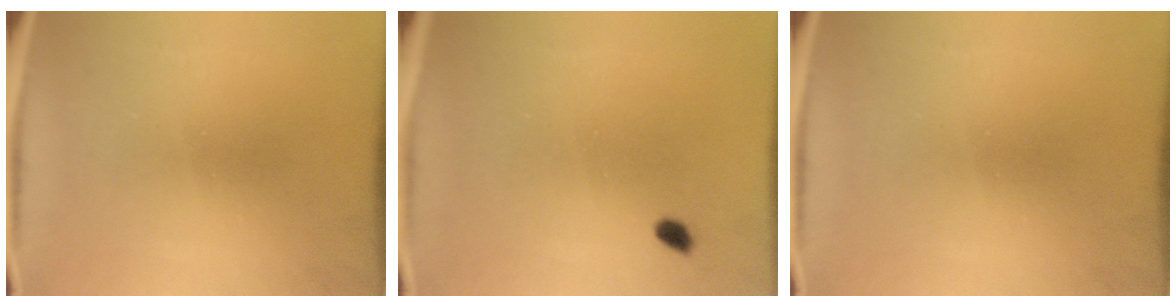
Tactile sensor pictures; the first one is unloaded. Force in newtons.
{"total": 1.5}
{"total": 0.0}